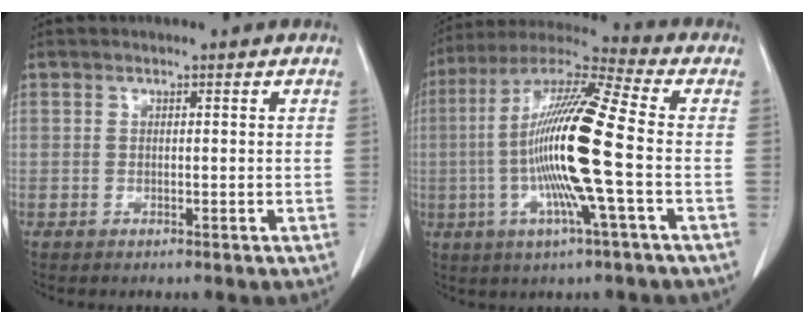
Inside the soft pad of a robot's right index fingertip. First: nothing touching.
{"total": 17.9, "force": [-2.4, 0.3, 17.8], "torque": [-0.353, -0.002, -0.058]}